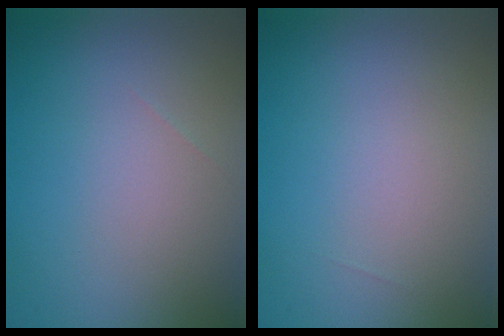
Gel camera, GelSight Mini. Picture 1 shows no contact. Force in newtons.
{"total": 0.0}